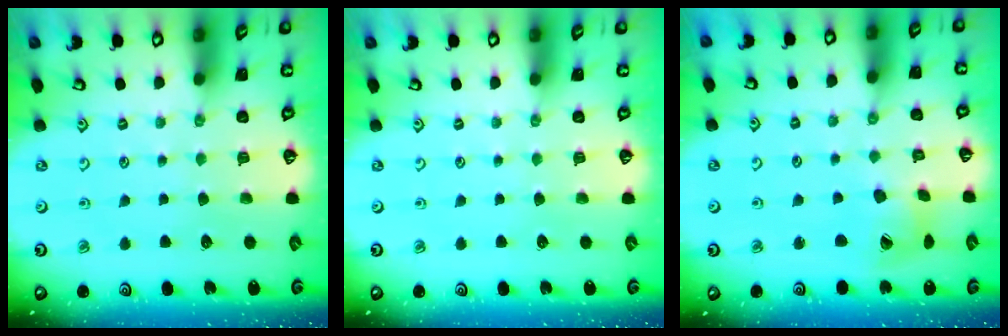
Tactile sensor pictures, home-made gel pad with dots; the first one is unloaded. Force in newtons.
{"total": 0.0}
{"total": 10.7, "press": 10.6, "slide": 1.2}